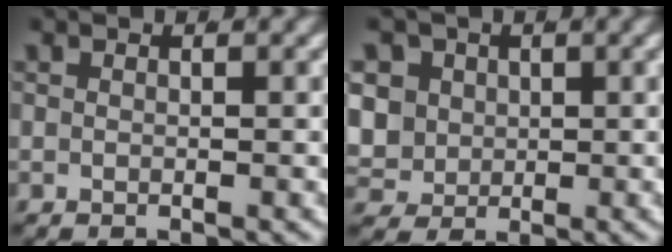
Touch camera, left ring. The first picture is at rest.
{"total": 8.8, "force": [0.3, 8.1, 3.4], "torque": [-0.103, -0.029, 0.009]}